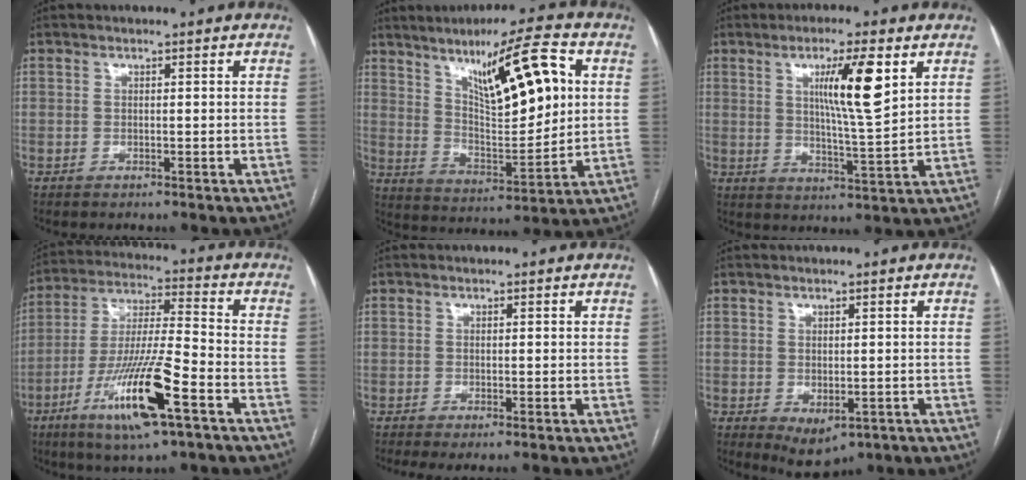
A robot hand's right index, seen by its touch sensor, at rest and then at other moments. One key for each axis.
{"total": 16.2, "fx": 6.0, "fy": 3.6, "fz": 14.6, "tx": -0.233, "ty": 0.010, "tz": 0.109}
{"total": 9.8, "fx": 3.8, "fy": 0.3, "fz": 9.0, "tx": -0.151, "ty": -0.006, "tz": 0.063}
{"total": 16.0, "fx": -7.4, "fy": 1.4, "fz": 14.1, "tx": -0.278, "ty": -0.020, "tz": -0.132}
{"total": 1.5, "fx": -0.5, "fy": 0.4, "fz": 1.4, "tx": -0.025, "ty": -0.004, "tz": -0.008}
{"total": 4.4, "fx": -1.5, "fy": 2.5, "fz": 3.3, "tx": -0.044, "ty": -0.010, "tz": -0.002}